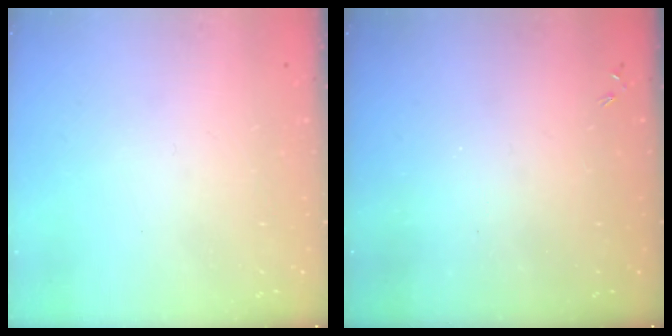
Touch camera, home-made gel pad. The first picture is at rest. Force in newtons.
{"total": 0.0}